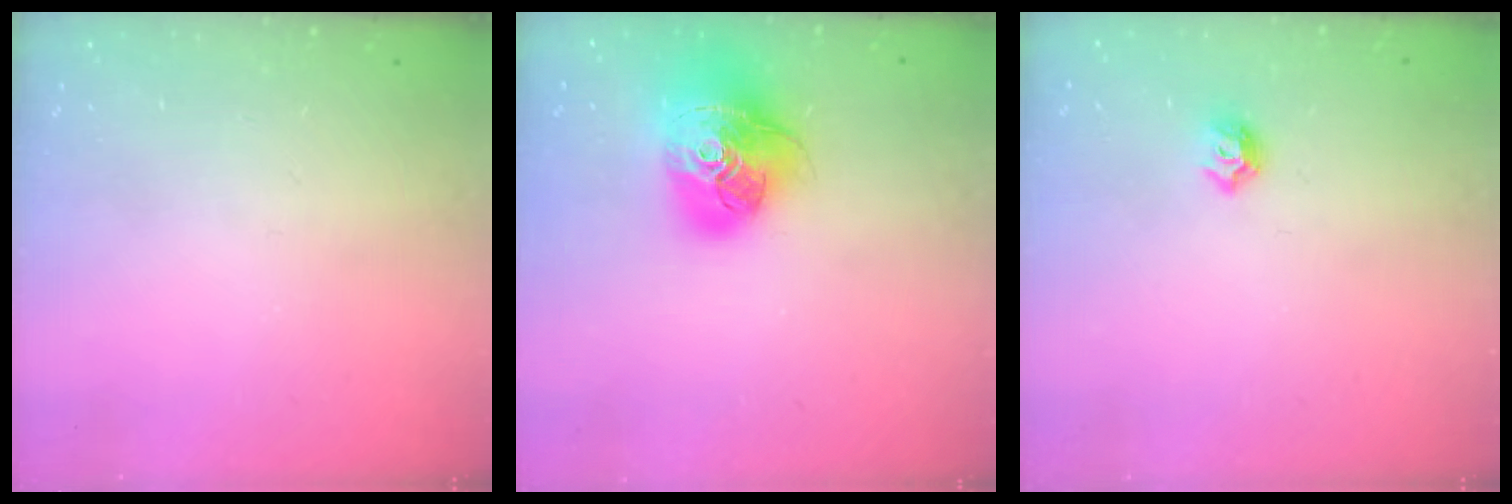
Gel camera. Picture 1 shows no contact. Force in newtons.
{"total": 21.4, "press": 21.3, "slide": 2.3}
{"total": 5.6, "press": 5.5, "slide": 0.9}